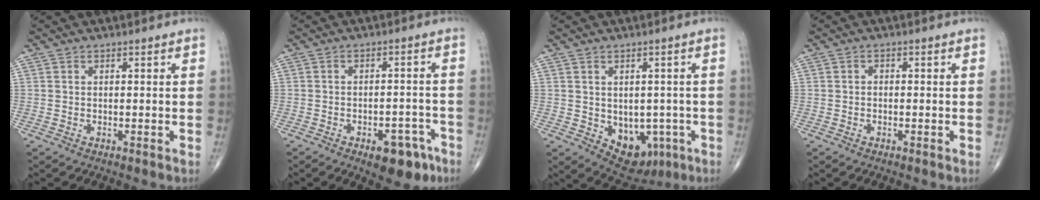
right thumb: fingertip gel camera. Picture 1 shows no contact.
{"total": 8.4, "force": [-4.8, 4.3, 5.4], "torque": [-0.047, 0.034, -0.058]}
{"total": 9.2, "force": [-2.5, 6.7, 5.8], "torque": [-0.039, 0.009, -0.015]}
{"total": 0.7, "force": [-0.3, 0.5, 0.4], "torque": [0.001, 0.003, -0.010]}